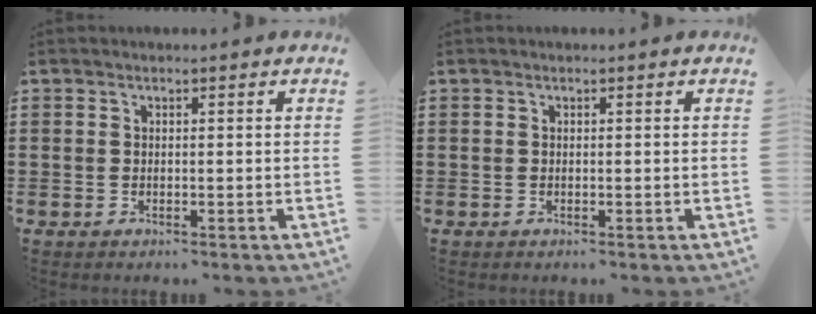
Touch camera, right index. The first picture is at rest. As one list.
[{"total": 0.0}]